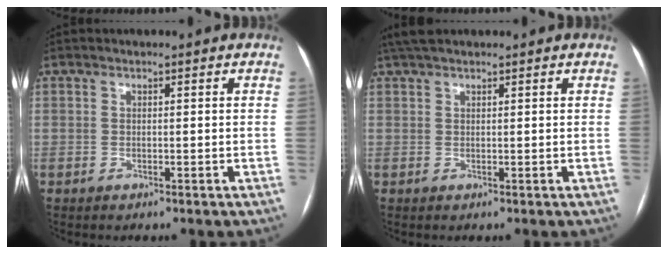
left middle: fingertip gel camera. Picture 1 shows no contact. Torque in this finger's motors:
{"motor_torque": [0.36, -0.40, 0.00, 0.00]}